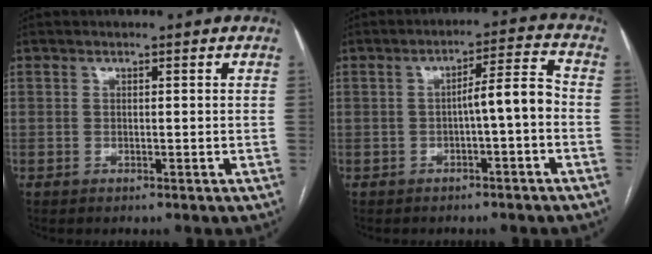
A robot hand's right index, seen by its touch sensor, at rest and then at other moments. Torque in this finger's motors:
{"motor_torque": [0.81, -0.09, 0.43, 0.10]}